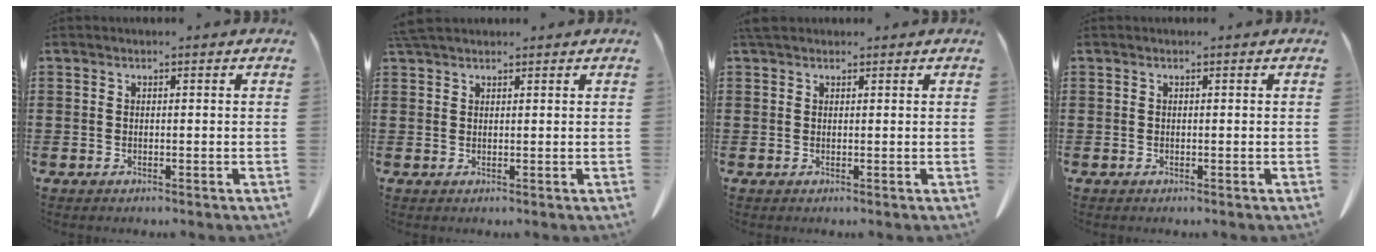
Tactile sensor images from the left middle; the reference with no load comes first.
{"total": 2.3, "force": [2.0, 0.6, 1.0], "torque": [-0.027, 0.003, 0.039]}
{"total": 1.8, "force": [1.4, 0.9, 0.7], "torque": [-0.020, 0.006, 0.027]}
{"total": 0.0}